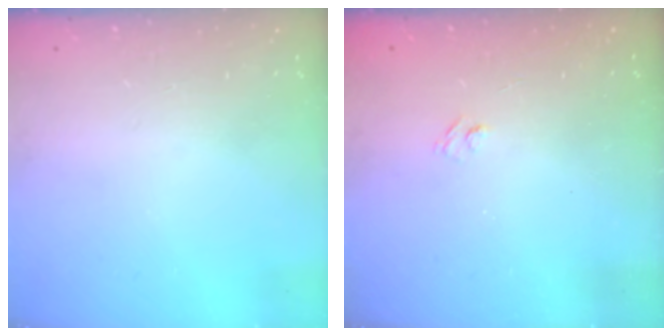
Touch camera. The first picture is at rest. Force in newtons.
{"total": 2.2, "press": 2.0, "slide": 1.0}